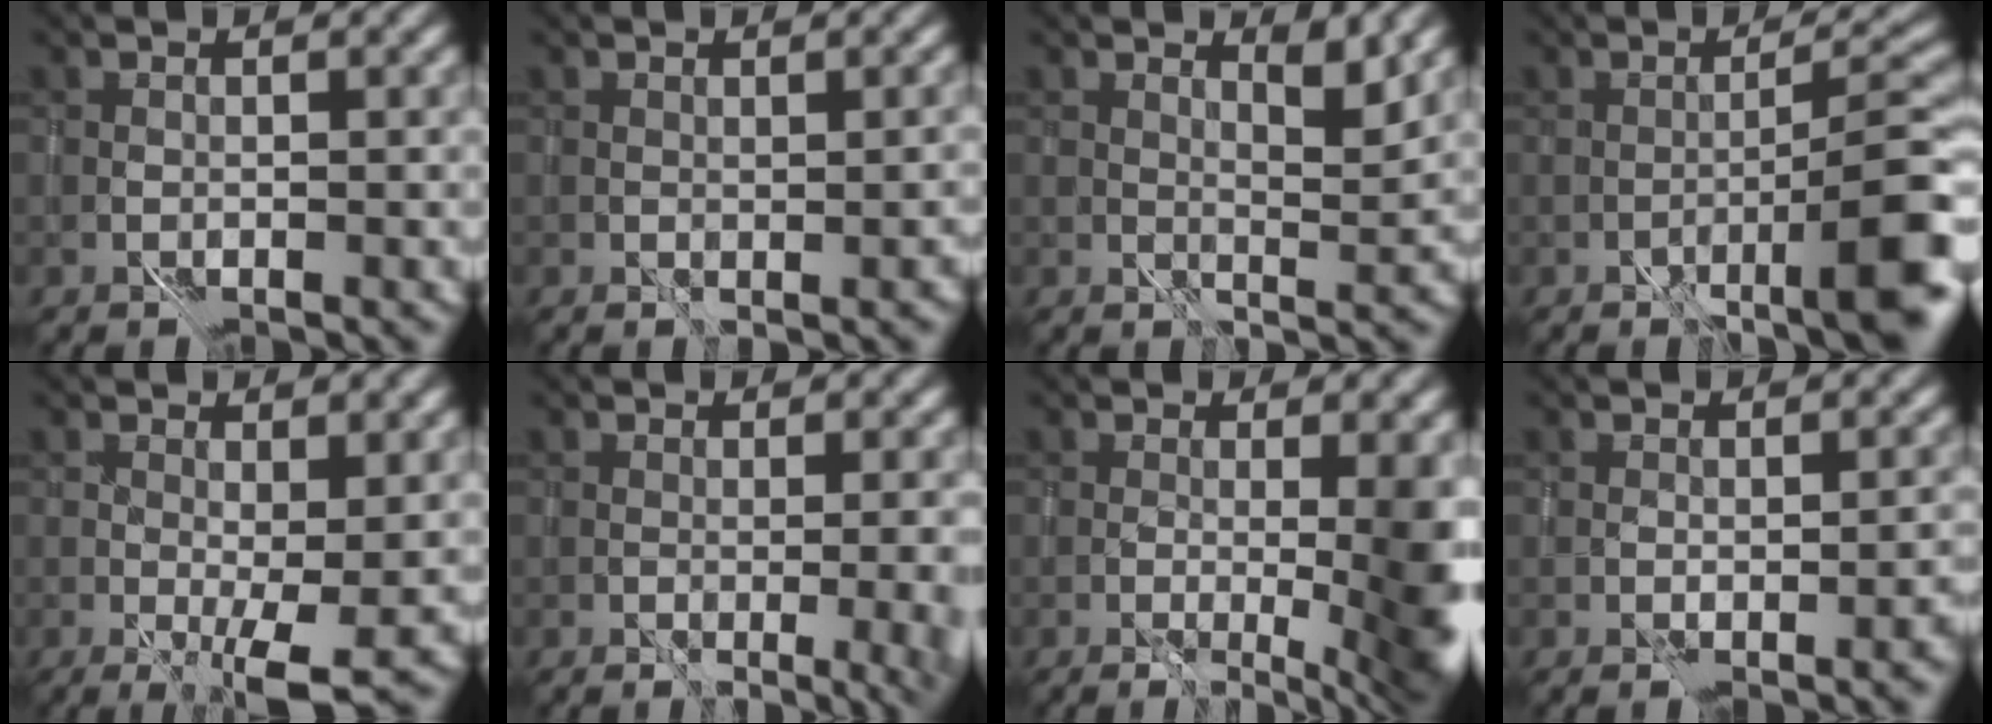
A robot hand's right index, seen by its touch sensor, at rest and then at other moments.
{"total": 0.8, "force": [0.7, 0.0, 0.4], "torque": [-0.003, 0.005, 0.018]}
{"total": 2.9, "force": [2.8, 0.0, 0.9], "torque": [-0.009, 0.001, 0.049]}
{"total": 7.2, "force": [-2.2, 1.4, 6.7], "torque": [-0.086, 0.018, -0.028]}
{"total": 3.1, "force": [0.5, 0.3, 3.0], "torque": [-0.057, -0.003, 0.013]}
{"total": 6.3, "force": [-0.5, 2.8, 5.6], "torque": [-0.032, -0.005, 0.022]}
{"total": 8.9, "force": [0.4, 2.7, 8.5], "torque": [-0.065, 0.000, 0.017]}
{"total": 2.4, "force": [-0.7, 0.7, 2.2], "torque": [-0.029, -0.001, 0.002]}